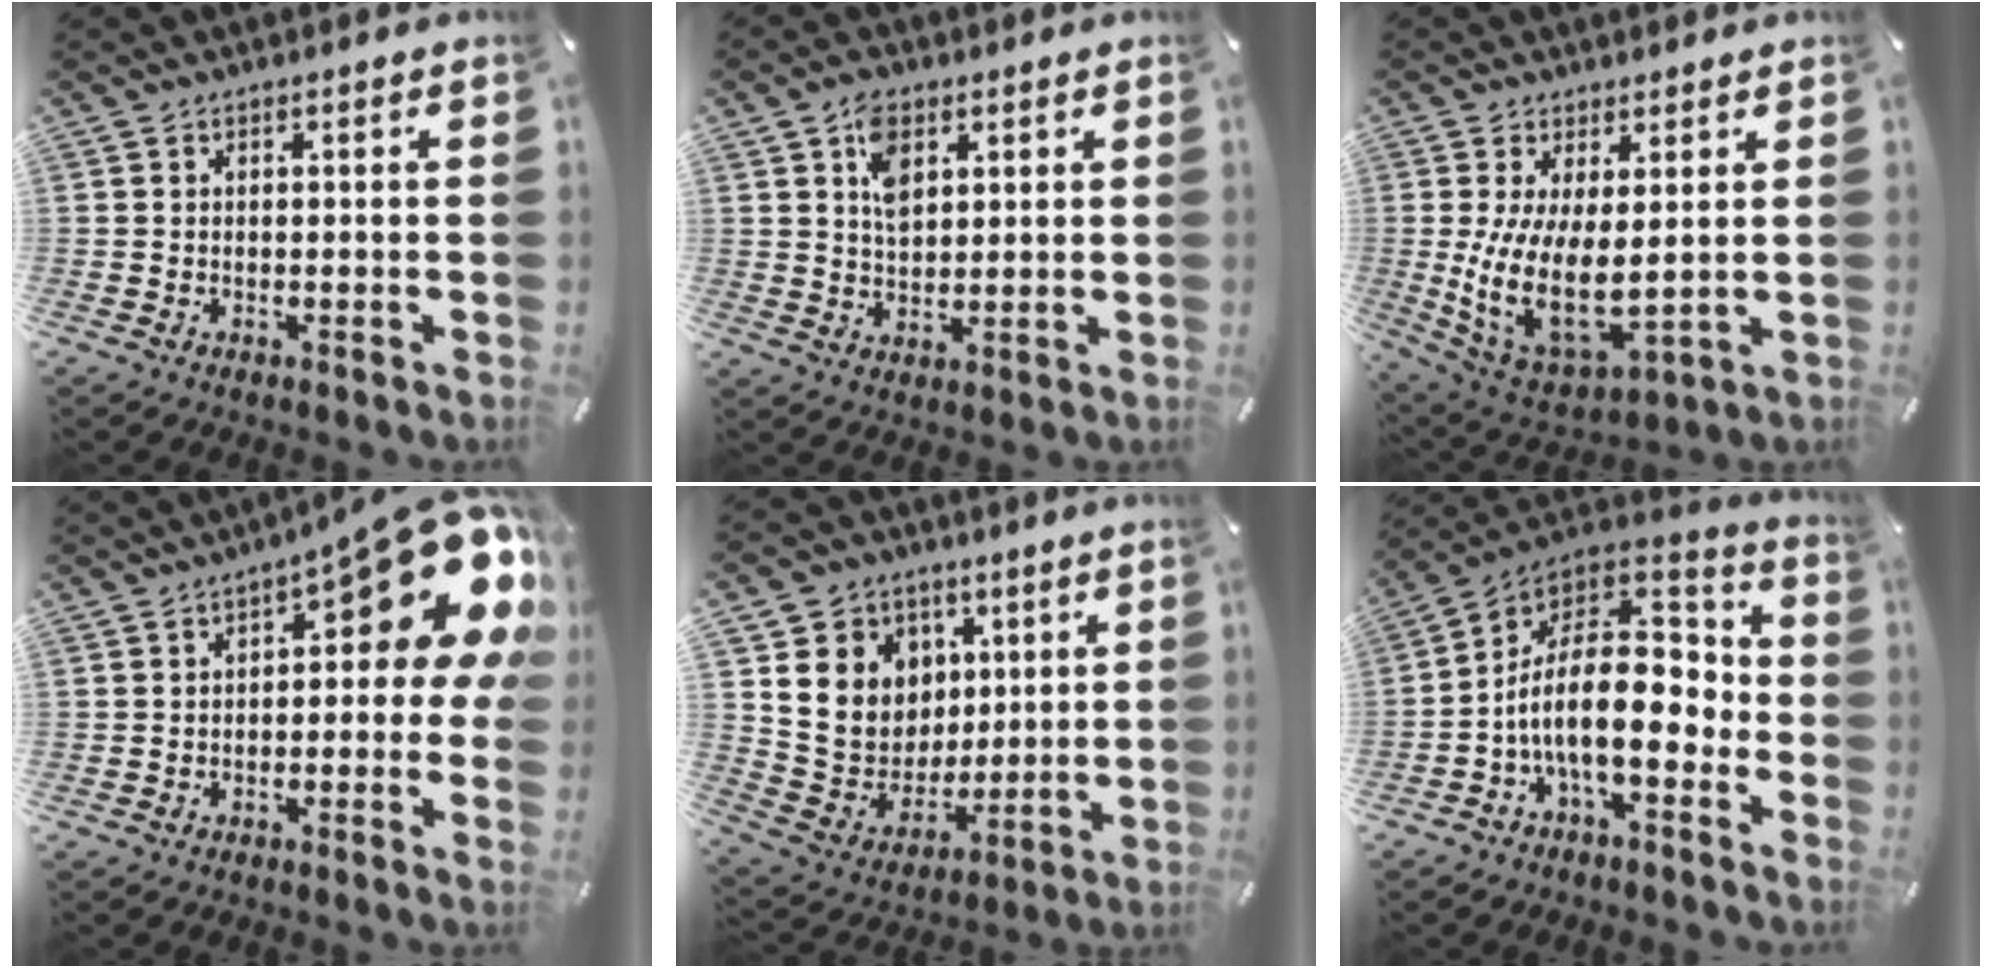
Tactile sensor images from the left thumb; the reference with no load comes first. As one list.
[{"total": 6.7, "force": [2.8, 4.6, 4.1], "torque": [-0.068, -0.001, 0.047]}, {"total": 11.8, "force": [2.3, 6.3, 9.8], "torque": [-0.202, -0.034, 0.047]}, {"total": 17.6, "force": [7.0, 6.3, 14.8], "torque": [-0.184, -0.050, 0.113]}, {"total": 12.6, "force": [3.3, 11.9, 2.3], "torque": [-0.040, -0.023, 0.077]}, {"total": 18.2, "force": [-3.8, 10.0, 14.7], "torque": [-0.274, -0.001, -0.064]}]